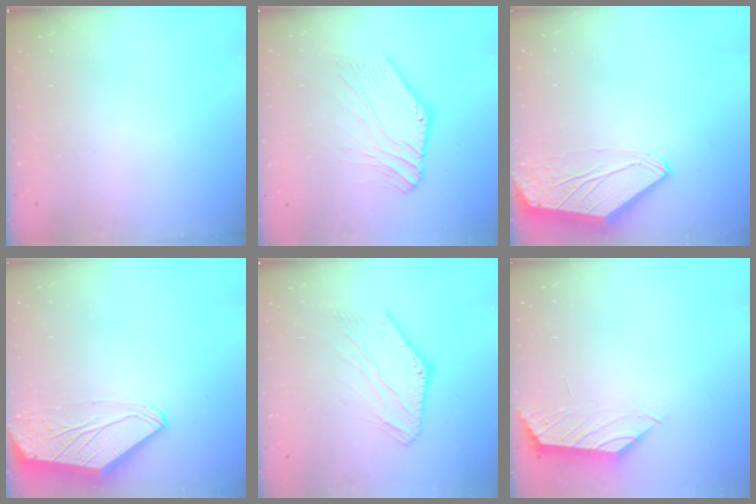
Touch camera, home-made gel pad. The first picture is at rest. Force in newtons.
{"total": 5.7, "press": 5.7, "slide": 0.6}
{"total": 0.0}
{"total": 0.0}
{"total": 8.0, "press": 8.0, "slide": 1.0}
{"total": 1.1, "press": 1.0, "slide": 0.4}